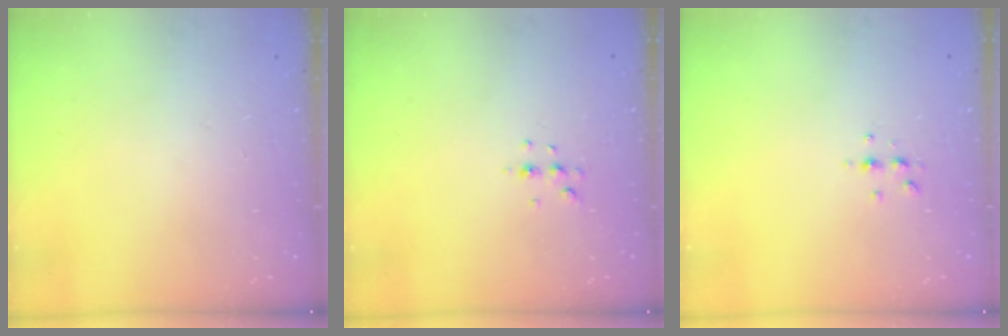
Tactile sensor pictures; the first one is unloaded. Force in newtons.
{"total": 4.4, "press": 4.0, "slide": 1.8}
{"total": 4.4, "press": 4.3, "slide": 0.5}